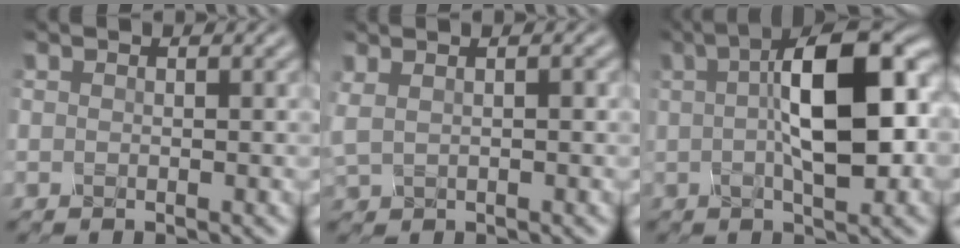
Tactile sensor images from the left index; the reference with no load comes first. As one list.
[{"total": 1.7, "force": [0.8, 0.7, 1.4], "torque": [-0.030, 0.000, 0.018]}, {"total": 10.8, "force": [1.2, 3.7, 10.1], "torque": [-0.153, 0.016, 0.014]}]